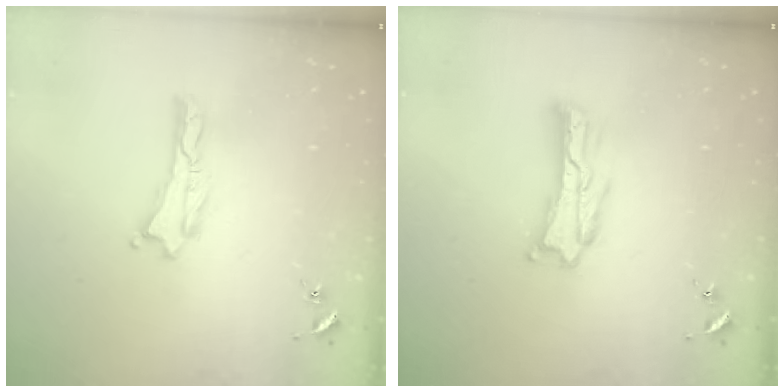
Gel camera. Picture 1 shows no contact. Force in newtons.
{"total": 2.8, "press": 2.7, "slide": 0.4}